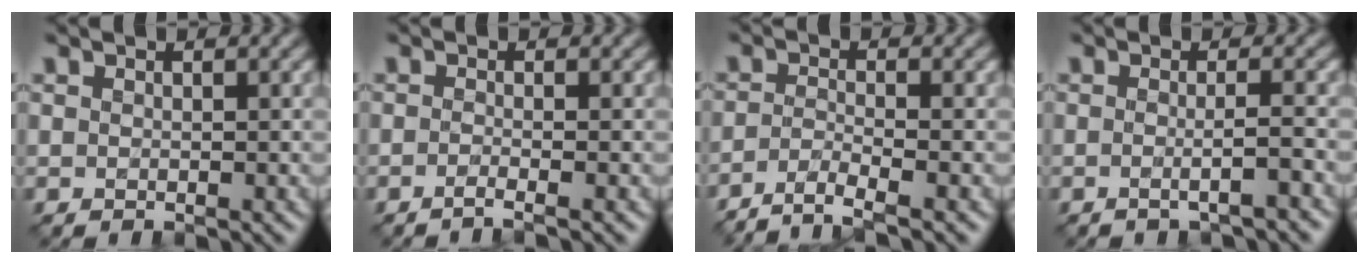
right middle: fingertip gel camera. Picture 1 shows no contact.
{"total": 1.5, "force": [-0.9, 0.3, 1.1], "torque": [-0.007, -0.010, -0.026]}
{"total": 3.1, "force": [-2.4, 0.5, 1.9], "torque": [-0.029, -0.002, -0.059]}
{"total": 2.2, "force": [-0.8, 0.5, 2.0], "torque": [-0.023, -0.002, -0.020]}